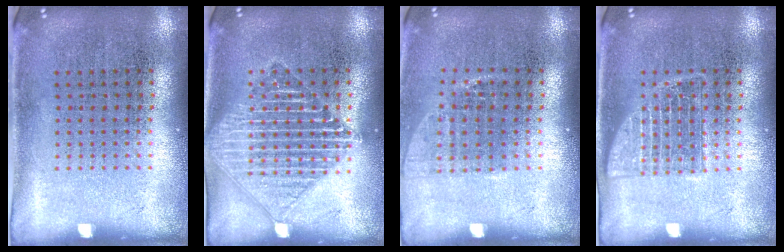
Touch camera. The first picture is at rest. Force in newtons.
{"total": 2.1, "press": 2.1, "slide": 0.3}
{"total": 1.0, "press": 0.9, "slide": 0.6}
{"total": 2.2, "press": 2.1, "slide": 0.5}